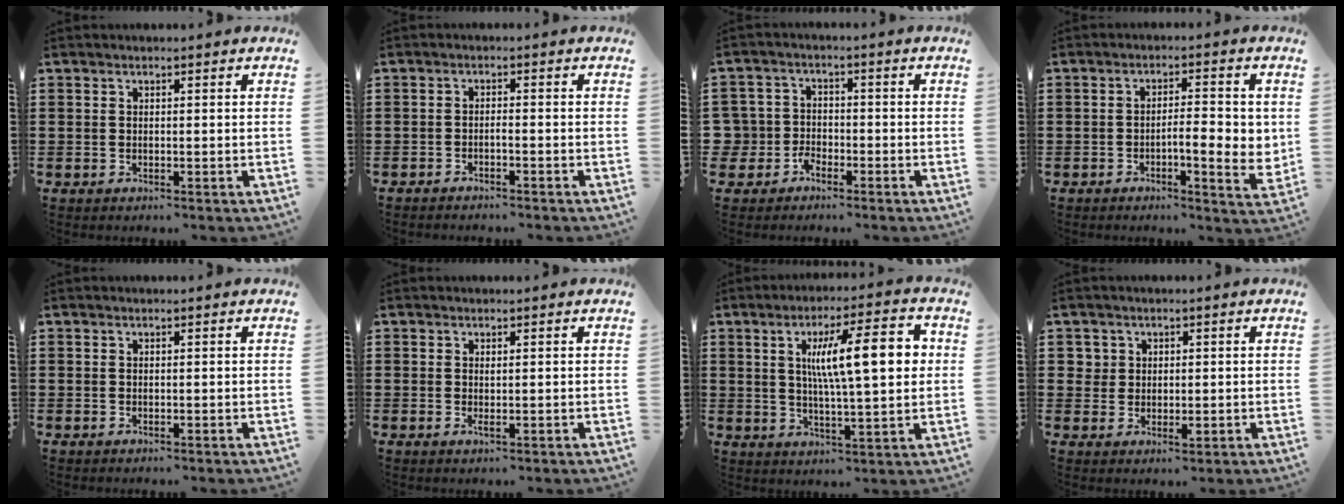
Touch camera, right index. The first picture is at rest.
{"total": 1.1, "force": [-1.0, -0.1, 0.4], "torque": [-0.009, 0.000, -0.020]}
{"total": 3.9, "force": [-2.4, 3.1, 0.2], "torque": [-0.035, 0.002, -0.057]}
{"total": 6.5, "force": [-1.0, 1.8, 6.2], "torque": [-0.091, -0.004, -0.018]}
{"total": 0.0}
{"total": 0.6, "force": [0.1, 0.0, 0.6], "torque": [-0.011, -0.003, 0.002]}
{"total": 13.3, "force": [3.0, 3.3, 12.5], "torque": [-0.211, 0.007, 0.041]}
{"total": 2.4, "force": [0.9, 2.1, 0.6], "torque": [-0.021, 0.009, 0.015]}